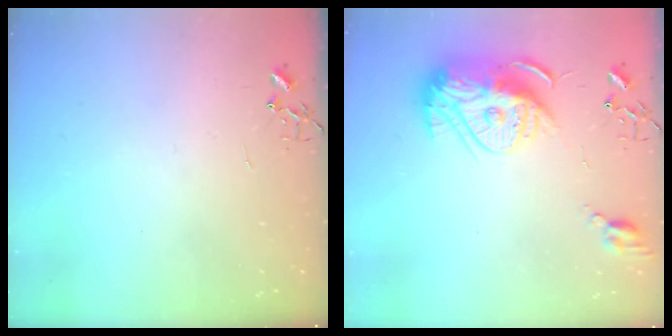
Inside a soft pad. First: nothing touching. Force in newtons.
{"total": 16.6, "press": 16.5, "slide": 1.7}